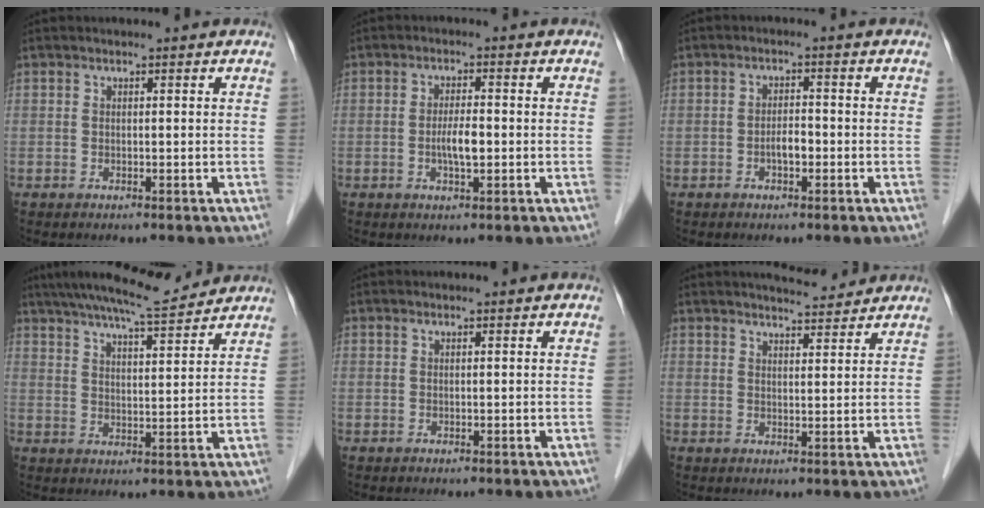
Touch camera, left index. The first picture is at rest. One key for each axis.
{"total": 3.4, "fx": -0.7, "fy": 0.8, "fz": 3.3, "tx": -0.063, "ty": -0.002, "tz": -0.013}
{"total": 2.3, "fx": -1.0, "fy": 0.9, "fz": 1.9, "tx": -0.029, "ty": 0.004, "tz": -0.018}
{"total": 10.9, "fx": 10.0, "fy": 0.5, "fz": 4.2, "tx": -0.074, "ty": 0.012, "tz": 0.151}
{"total": 0.0}
{"total": 5.5, "fx": 5.3, "fy": 0.9, "fz": 1.5, "tx": -0.027, "ty": 0.007, "tz": 0.072}